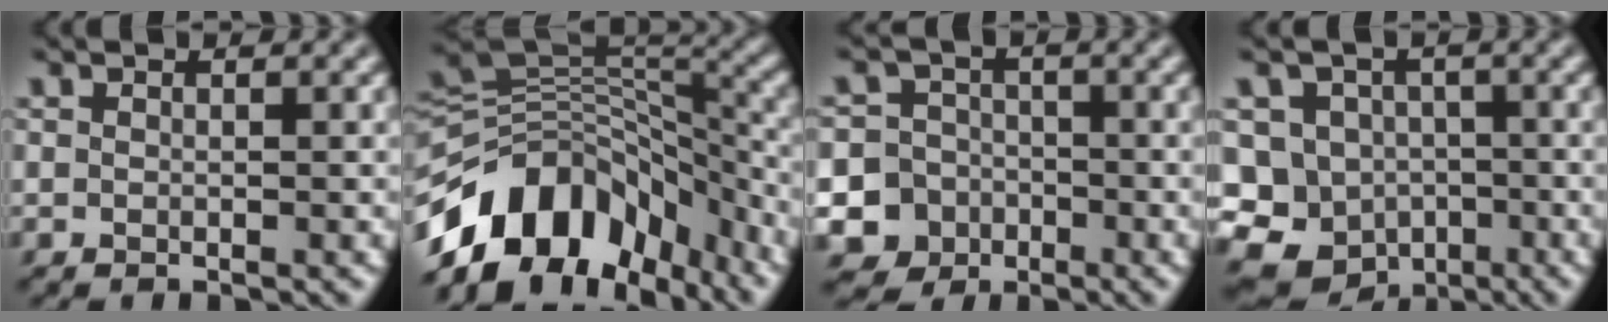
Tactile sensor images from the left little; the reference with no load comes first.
{"total": 12.4, "force": [-7.6, 7.3, 6.5], "torque": [-0.113, 0.031, -0.147]}
{"total": 9.9, "force": [-4.7, 8.5, 1.4], "torque": [-0.027, -0.029, -0.107]}
{"total": 14.4, "force": [-6.2, 12.2, 4.6], "torque": [-0.102, -0.026, -0.118]}